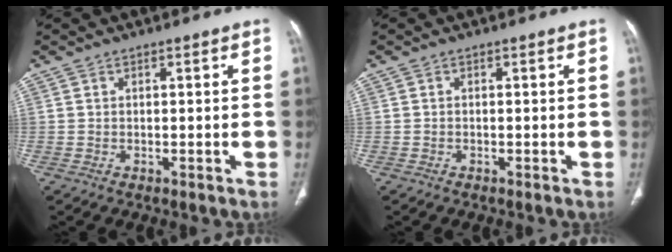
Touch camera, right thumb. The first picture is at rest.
{"total": 0.0}